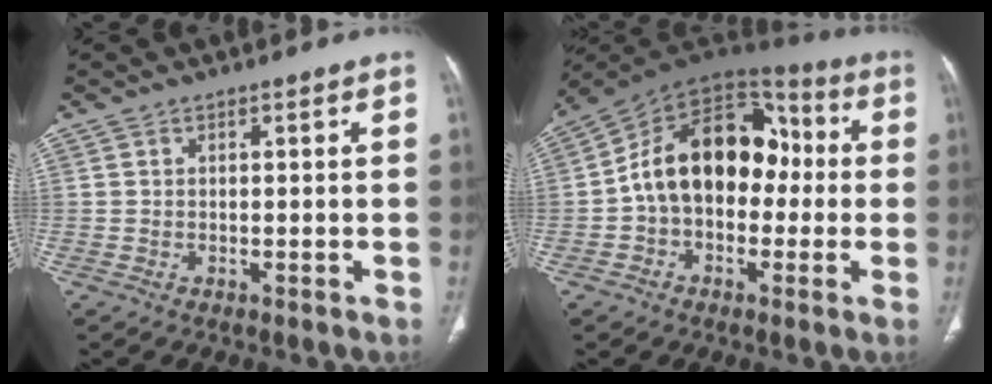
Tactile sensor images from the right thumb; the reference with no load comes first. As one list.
[{"total": 18.2, "force": [-0.5, 12.5, 13.2], "torque": [-0.176, 0.055, -0.020]}]